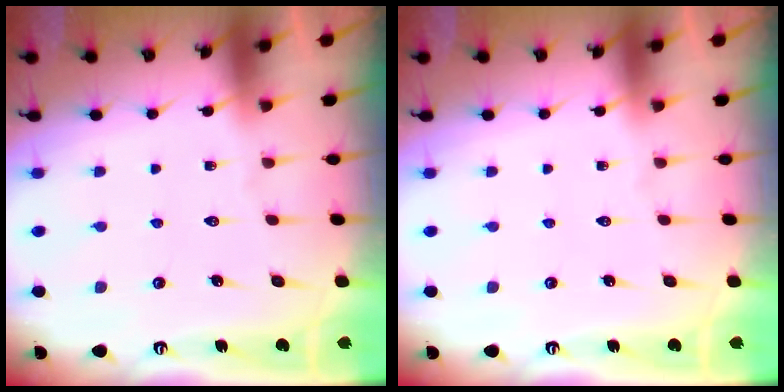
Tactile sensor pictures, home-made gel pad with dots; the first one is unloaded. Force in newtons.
{"total": 0.0}